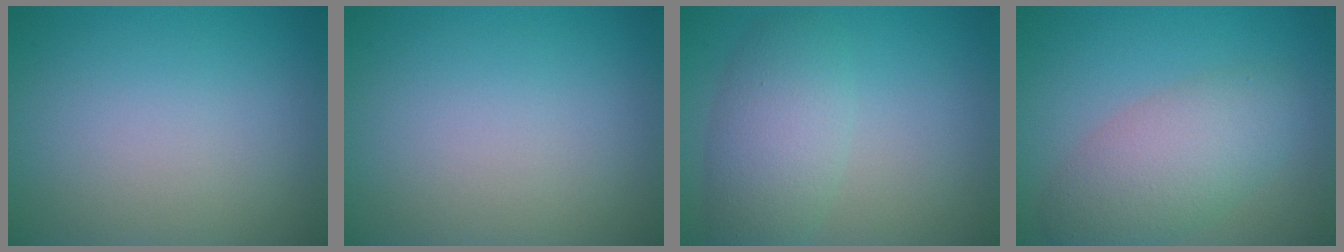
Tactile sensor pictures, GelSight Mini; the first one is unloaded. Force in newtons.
{"total": 0.0}
{"total": 4.5, "press": 4.5, "slide": 0.1}
{"total": 5.4, "press": 5.4, "slide": 0.1}